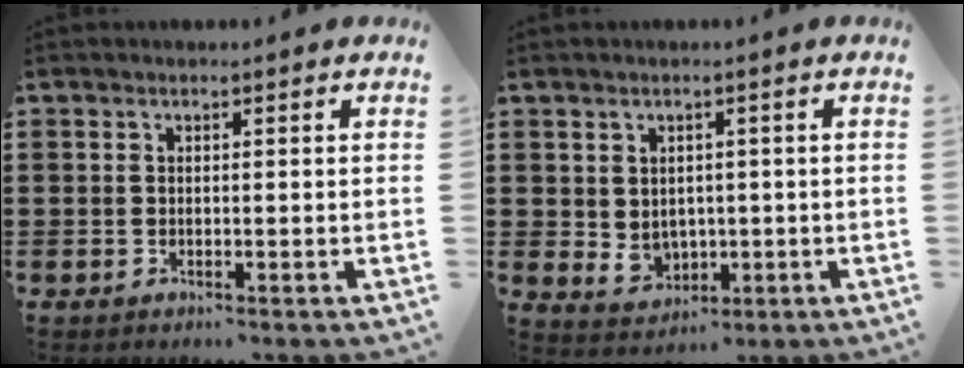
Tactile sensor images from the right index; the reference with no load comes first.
{"total": 3.0, "force": [0.8, 2.7, 1.1], "torque": [-0.025, -0.003, 0.013]}